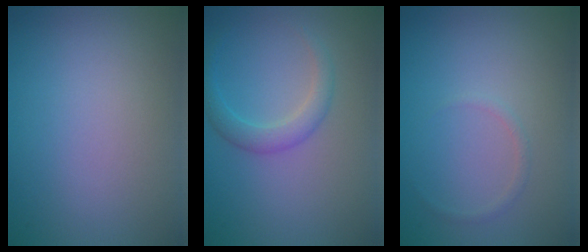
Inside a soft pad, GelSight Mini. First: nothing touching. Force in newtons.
{"total": 2.0, "press": 2.0, "slide": 0.1}
{"total": 0.6, "press": 0.6, "slide": 0.1}